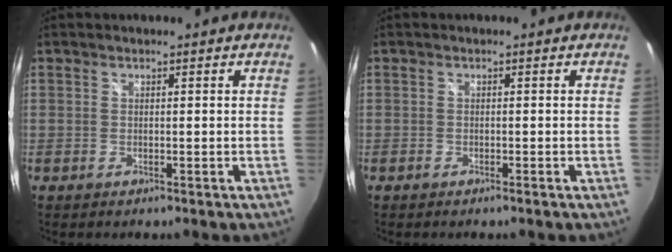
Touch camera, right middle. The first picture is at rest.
{"total": 0.5, "force": [-0.5, 0.0, 0.2], "torque": [-0.003, -0.002, -0.011]}